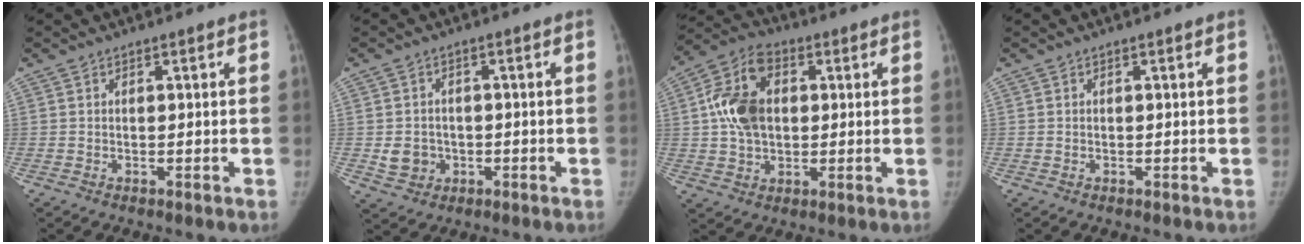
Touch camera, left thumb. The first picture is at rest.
{"total": 4.9, "force": [-1.0, 4.4, 2.0], "torque": [-0.016, 0.006, -0.008]}
{"total": 12.5, "force": [1.9, 8.7, 8.9], "torque": [-0.150, 0.011, 0.028]}
{"total": 0.0}